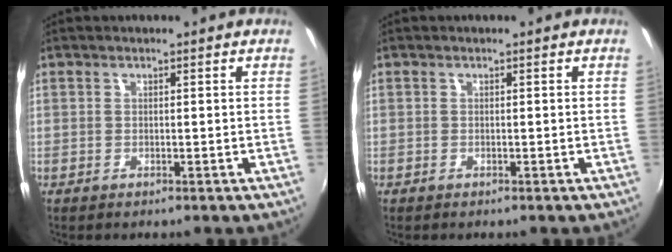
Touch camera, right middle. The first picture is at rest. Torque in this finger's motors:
{"motor_torque": [1.10, -1.03, -0.10, -0.20]}